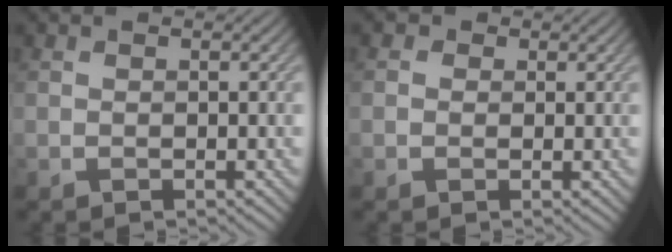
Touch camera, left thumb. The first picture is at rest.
{"total": 1.3, "force": [0.1, 1.3, 0.3], "torque": [-0.003, -0.001, -0.002]}